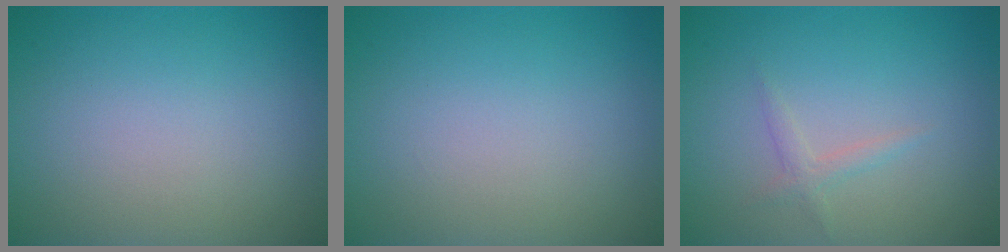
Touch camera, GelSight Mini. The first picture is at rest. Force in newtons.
{"total": 0.0}
{"total": 1.2, "press": 1.2, "slide": 0.1}